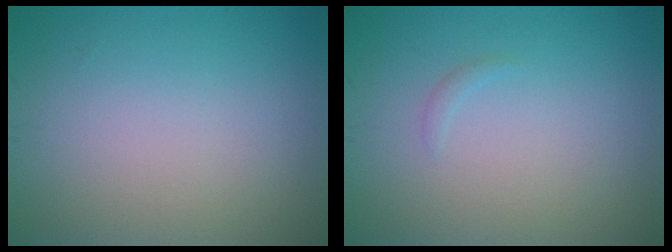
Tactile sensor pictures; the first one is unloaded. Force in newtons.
{"total": 0.5, "press": 0.5, "slide": 0.1}